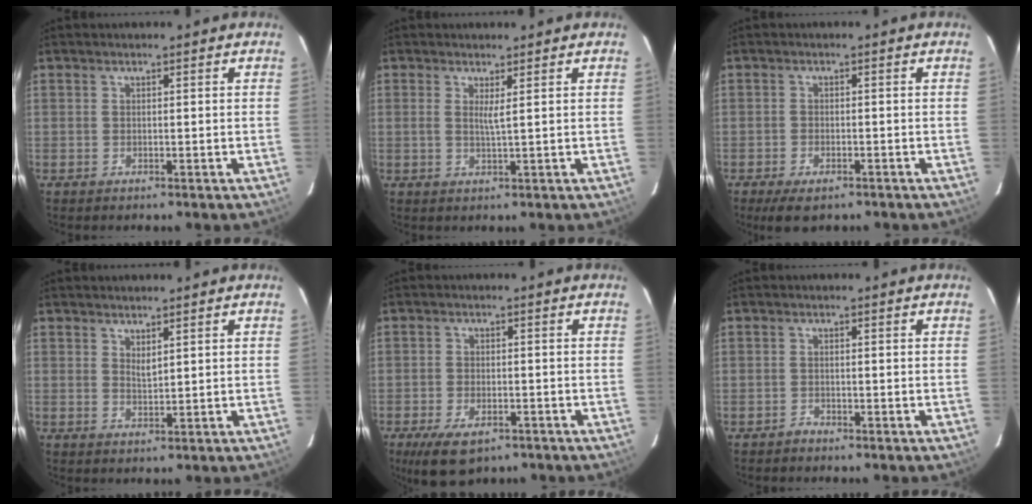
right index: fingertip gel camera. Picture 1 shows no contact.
{"total": 1.7, "force": [0.7, -0.3, 1.6], "torque": [-0.029, -0.004, 0.011]}
{"total": 5.3, "force": [-3.8, 2.2, 2.9], "torque": [-0.071, -0.019, -0.062]}
{"total": 1.8, "force": [1.3, 0.5, 1.1], "torque": [-0.019, -0.003, 0.022]}
{"total": 8.5, "force": [-5.4, 4.1, 5.1], "torque": [-0.116, -0.021, -0.087]}
{"total": 0.9, "force": [-0.9, 0.3, -0.2], "torque": [0.003, 0.005, -0.017]}